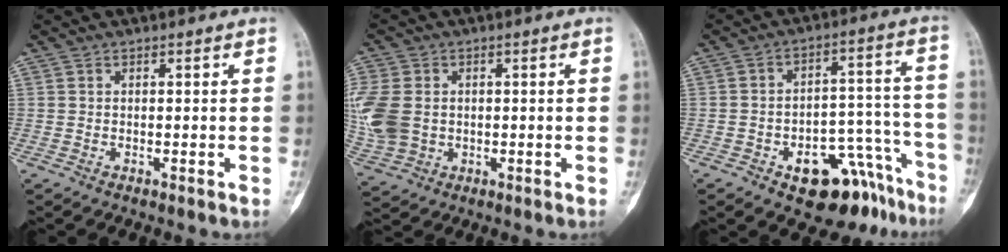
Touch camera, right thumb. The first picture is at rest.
{"total": 13.5, "force": [0.6, 10.5, 8.5], "torque": [-0.221, 0.000, 0.025]}
{"total": 15.1, "force": [-9.4, 7.6, 9.1], "torque": [-0.073, 0.095, -0.127]}